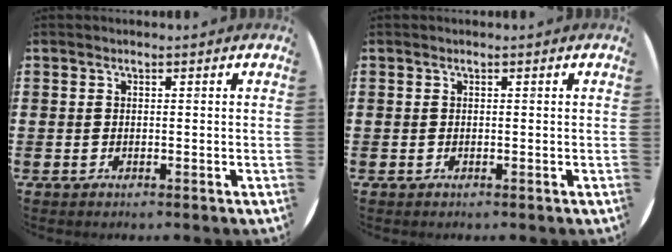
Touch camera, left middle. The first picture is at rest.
{"total": 0.0}